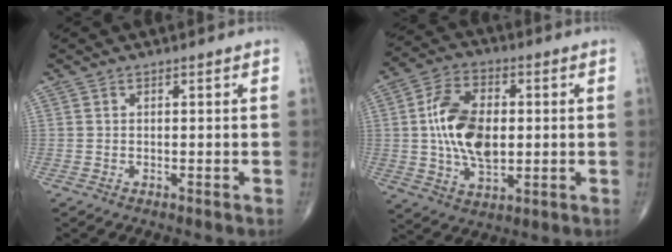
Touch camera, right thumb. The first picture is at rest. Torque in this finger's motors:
{"motor_torque": [1.90, 1.85, 1.52, 0.26, 0.18]}